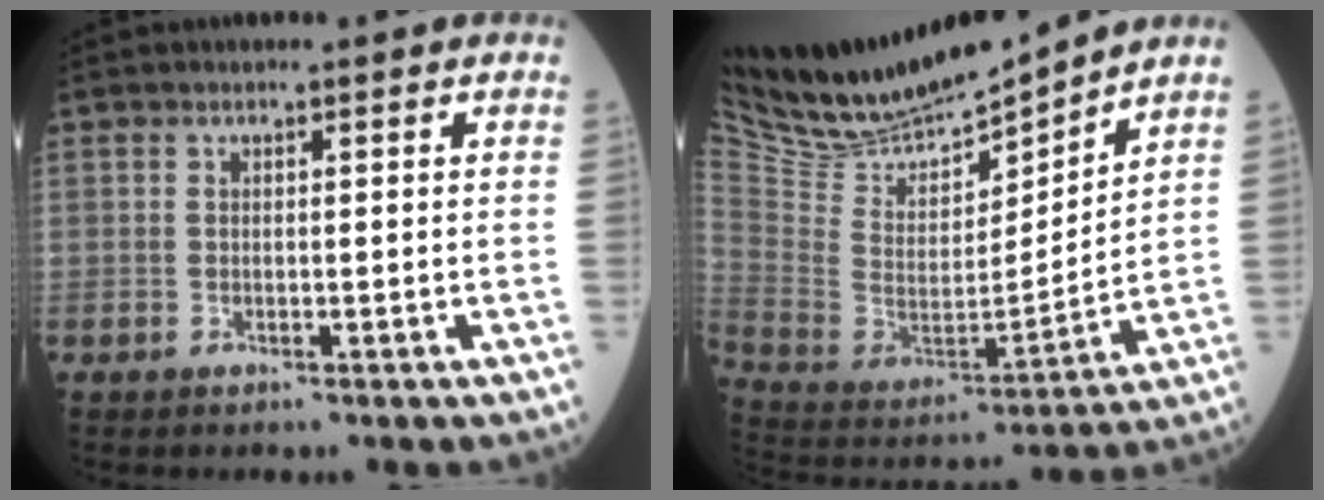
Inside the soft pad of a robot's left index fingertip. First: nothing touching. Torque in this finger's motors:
{"motor_torque": [-0.06, -0.50, -0.02, -0.01]}